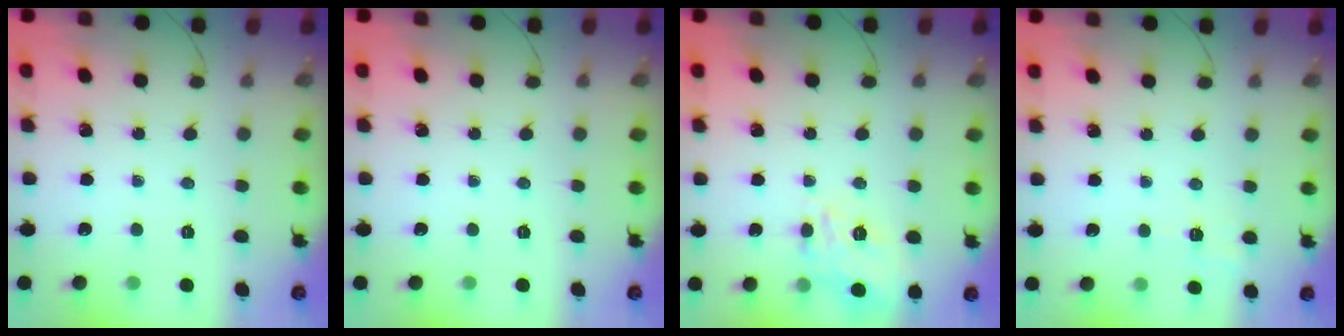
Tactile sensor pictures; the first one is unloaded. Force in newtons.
{"total": 0.0}
{"total": 15.2, "press": 15.2, "slide": 0.6}
{"total": 2.6, "press": 2.1, "slide": 1.6}